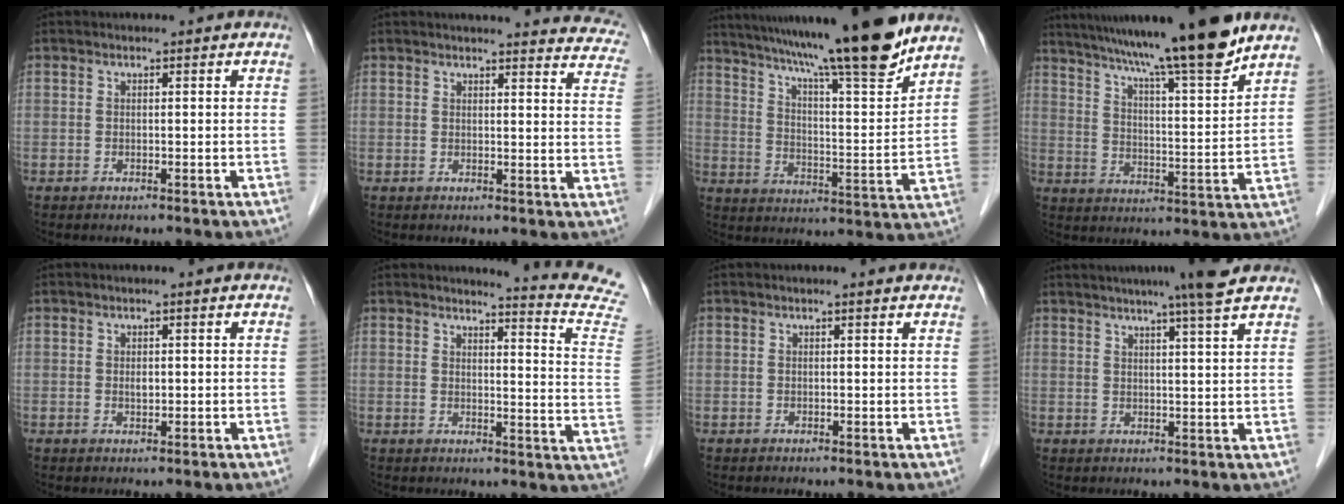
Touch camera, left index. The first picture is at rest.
{"total": 18.9, "force": [18.0, 2.8, 4.8], "torque": [-0.035, -0.059, 0.179]}
{"total": 22.0, "force": [17.9, 0.0, 12.8], "torque": [-0.209, -0.010, 0.274]}
{"total": 18.1, "force": [14.8, -0.7, 10.4], "torque": [-0.166, -0.002, 0.229]}
{"total": 1.0, "force": [0.1, 0.5, 0.9], "torque": [-0.016, 0.002, 0.006]}
{"total": 12.7, "force": [12.3, -1.5, 2.7], "torque": [-0.028, -0.110, 0.112]}
{"total": 1.2, "force": [1.0, 0.0, 0.6], "torque": [-0.014, 0.008, 0.015]}
{"total": 9.1, "force": [7.5, -1.1, 5.1], "torque": [-0.076, 0.011, 0.091]}